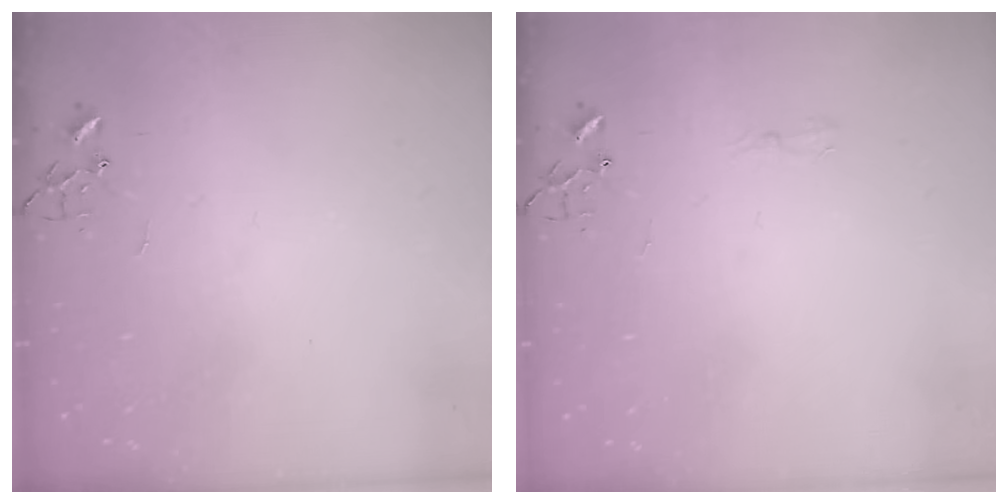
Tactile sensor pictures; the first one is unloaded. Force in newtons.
{"total": 5.5, "press": 5.4, "slide": 0.6}